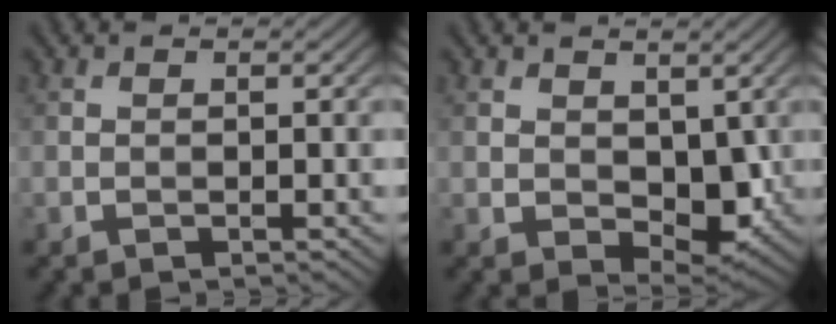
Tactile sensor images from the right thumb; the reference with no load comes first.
{"total": 5.6, "force": [0.9, 3.7, 4.1], "torque": [-0.080, -0.016, 0.020]}